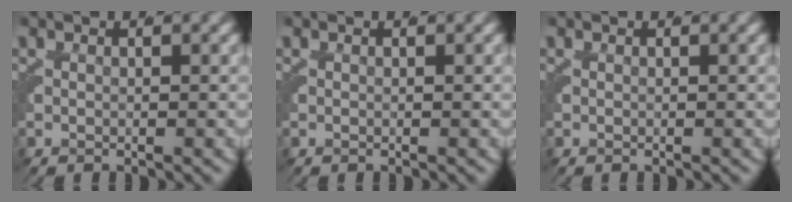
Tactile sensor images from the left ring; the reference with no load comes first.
{"total": 0.0}
{"total": 0.0}